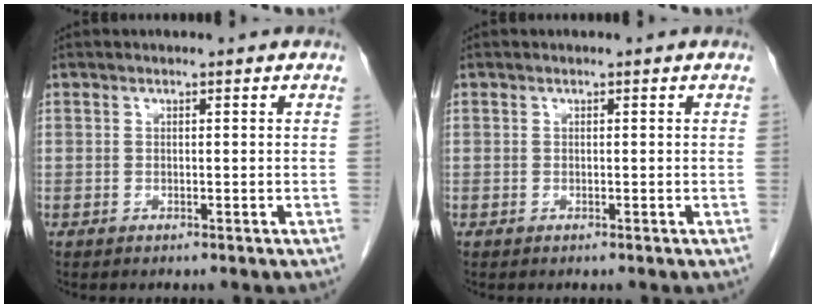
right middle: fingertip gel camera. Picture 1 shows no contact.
{"total": 0.0}